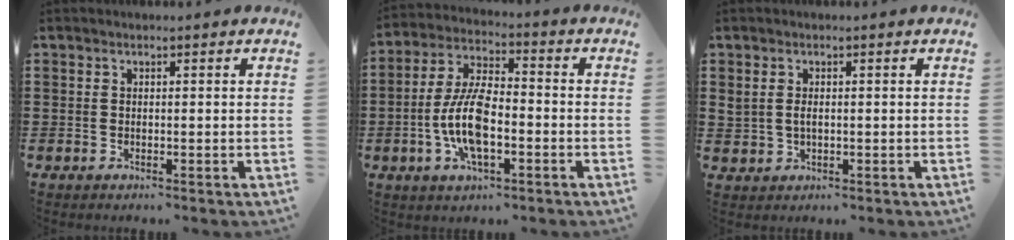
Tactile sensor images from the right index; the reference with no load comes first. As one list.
[{"total": 10.2, "force": [-2.6, 4.2, 8.9], "torque": [-0.211, -0.009, -0.056]}, {"total": 1.5, "force": [0.3, 1.0, 1.1], "torque": [-0.024, 0.008, 0.004]}]